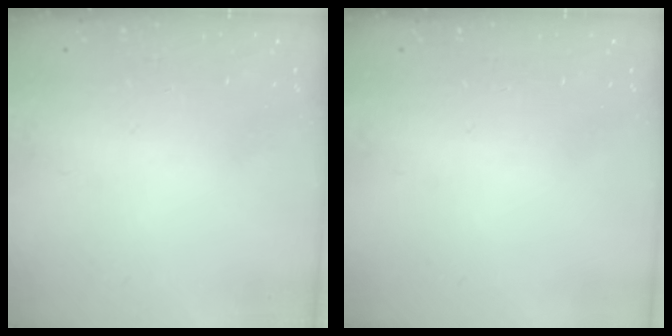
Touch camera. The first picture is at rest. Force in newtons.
{"total": 0.0}